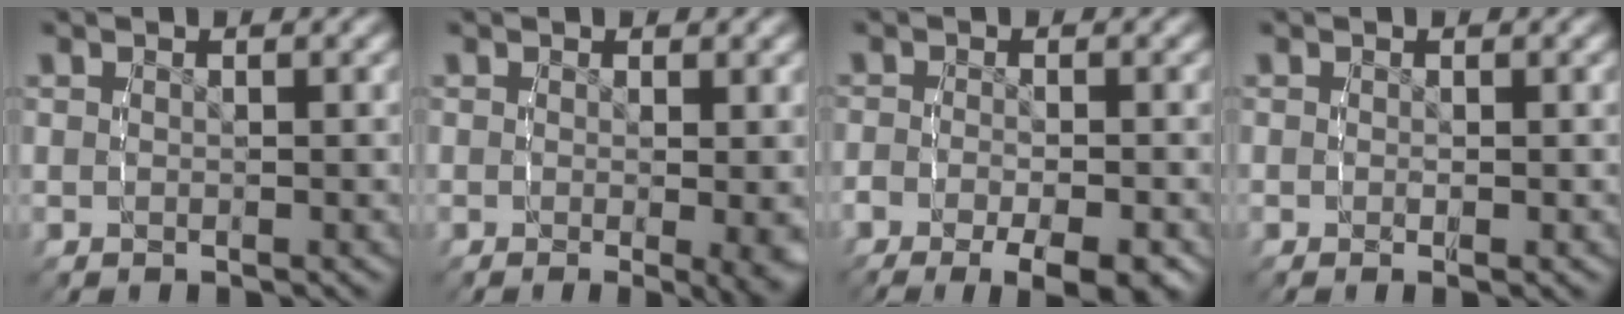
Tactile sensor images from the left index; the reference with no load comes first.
{"total": 2.8, "force": [-0.5, 0.2, 2.7], "torque": [-0.034, -0.016, -0.003]}
{"total": 6.3, "force": [-4.1, 2.7, 4.0], "torque": [-0.063, -0.016, -0.055]}
{"total": 0.5, "force": [-0.2, 0.0, 0.5], "torque": [-0.009, -0.004, 0.001]}